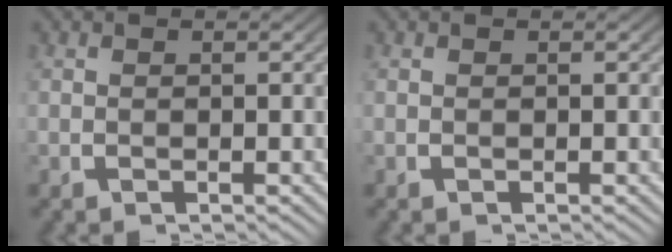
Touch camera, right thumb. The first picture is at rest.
{"total": 0.0}